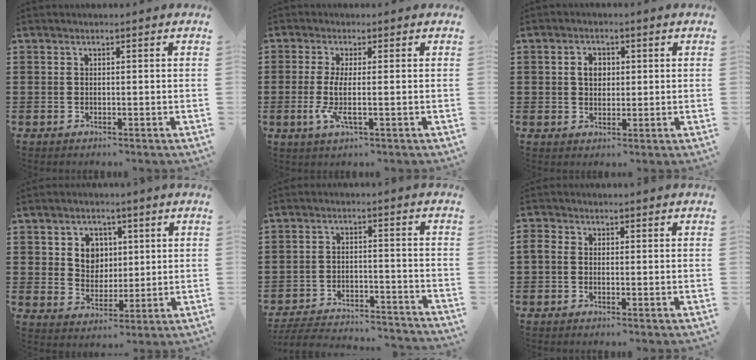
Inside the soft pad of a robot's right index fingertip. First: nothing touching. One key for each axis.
{"total": 4.5, "fx": -0.6, "fy": 0.5, "fz": 4.4, "tx": -0.101, "ty": -0.012, "tz": -0.018}
{"total": 3.0, "fx": 0.5, "fy": 2.2, "fz": 2.0, "tx": -0.046, "ty": 0.011, "tz": 0.007}
{"total": 5.1, "fx": 1.6, "fy": 4.6, "fz": 1.7, "tx": -0.047, "ty": 0.013, "tz": 0.025}
{"total": 5.1, "fx": -5.0, "fy": 0.2, "fz": 1.2, "tx": -0.034, "ty": -0.006, "tz": -0.104}
{"total": 1.3, "fx": -0.5, "fy": 0.9, "fz": 0.7, "tx": -0.024, "ty": -0.002, "tz": -0.012}